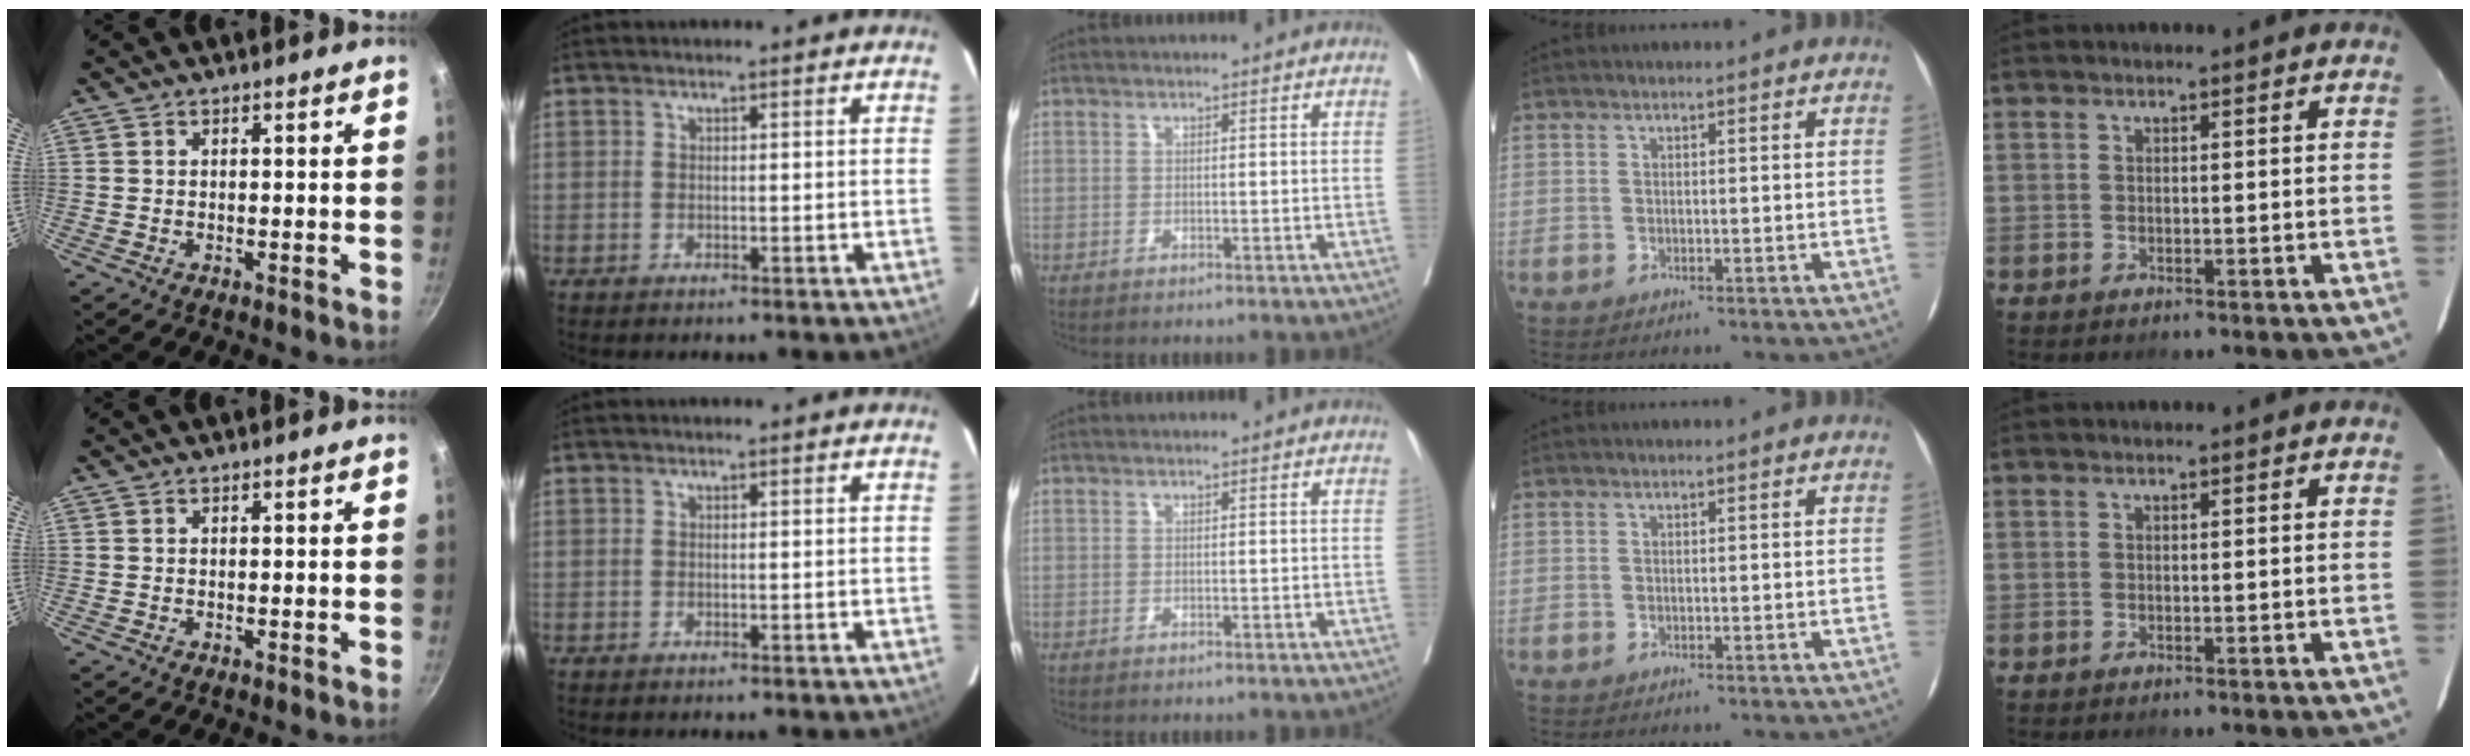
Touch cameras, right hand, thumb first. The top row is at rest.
{}